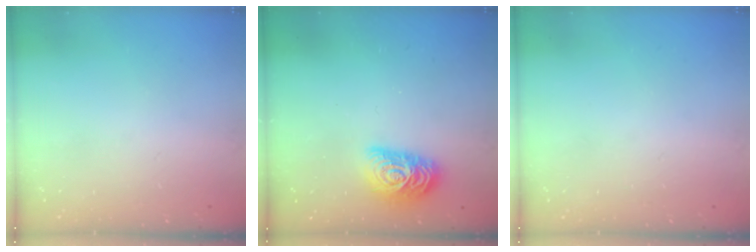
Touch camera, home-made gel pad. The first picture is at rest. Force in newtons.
{"total": 13.1, "press": 13.1, "slide": 0.5}
{"total": 0.0}